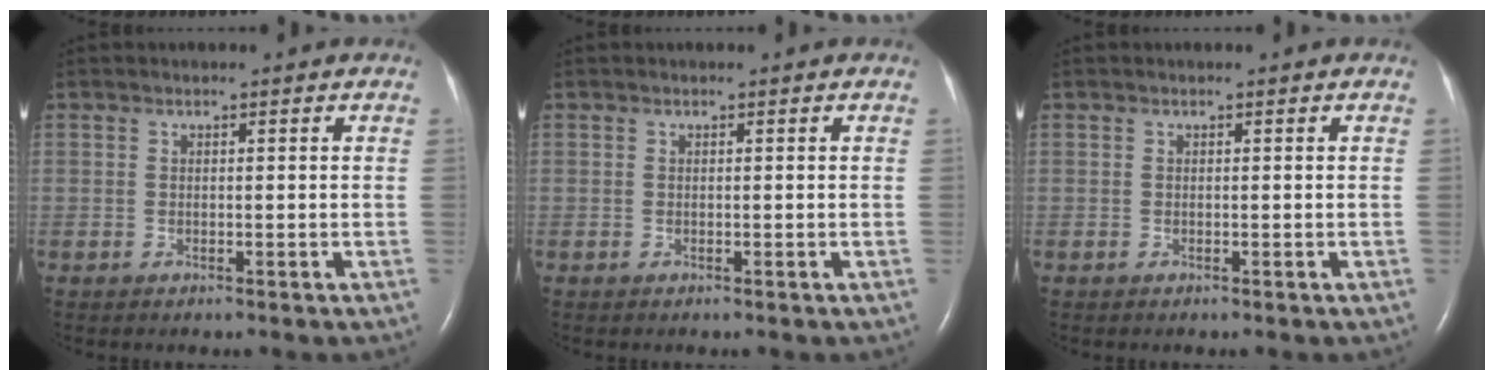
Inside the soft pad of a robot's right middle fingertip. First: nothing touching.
{"total": 0.0}
{"total": 0.0}